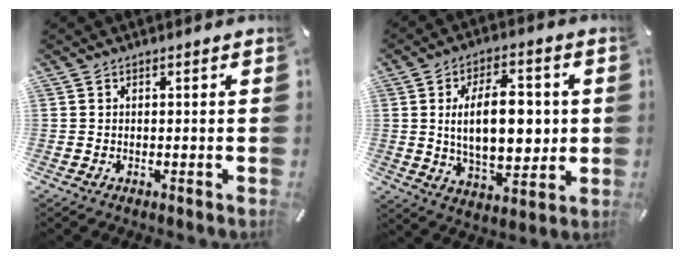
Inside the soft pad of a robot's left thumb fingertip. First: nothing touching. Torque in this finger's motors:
{"motor_torque": [2.10, 2.12, 0.45, -0.12, 0.35]}